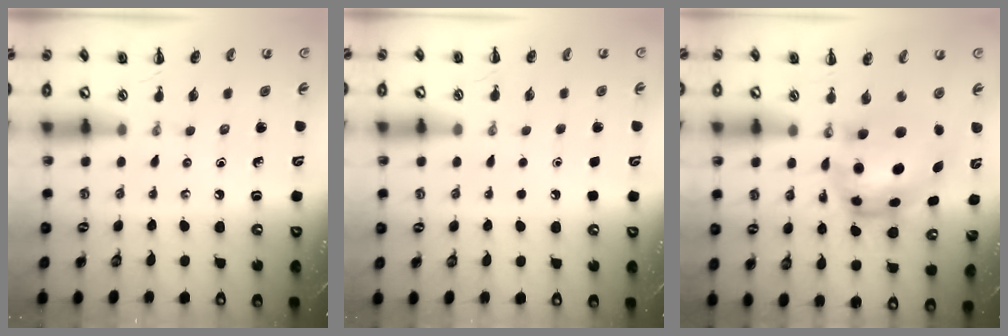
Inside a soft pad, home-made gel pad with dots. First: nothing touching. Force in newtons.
{"total": 1.8, "press": 1.8, "slide": 0.1}
{"total": 8.1, "press": 7.8, "slide": 1.9}